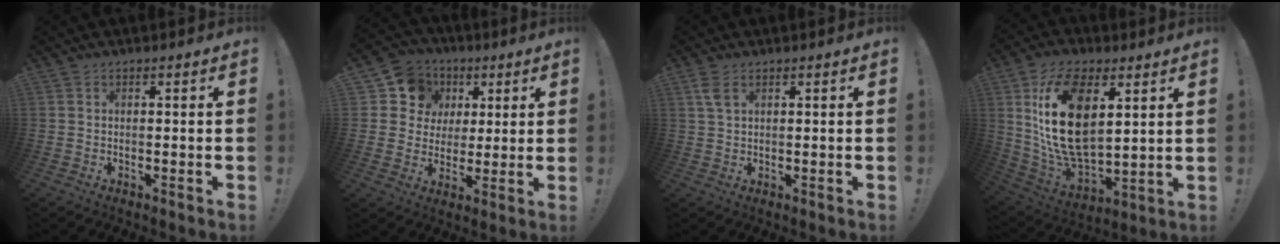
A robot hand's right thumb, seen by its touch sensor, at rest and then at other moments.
{"total": 10.8, "force": [3.2, 9.9, 2.7], "torque": [-0.042, -0.012, 0.070]}
{"total": 3.6, "force": [1.7, 1.8, 2.6], "torque": [-0.053, 0.001, 0.032]}
{"total": 21.8, "force": [6.7, 12.2, 16.8], "torque": [-0.345, -0.030, 0.115]}